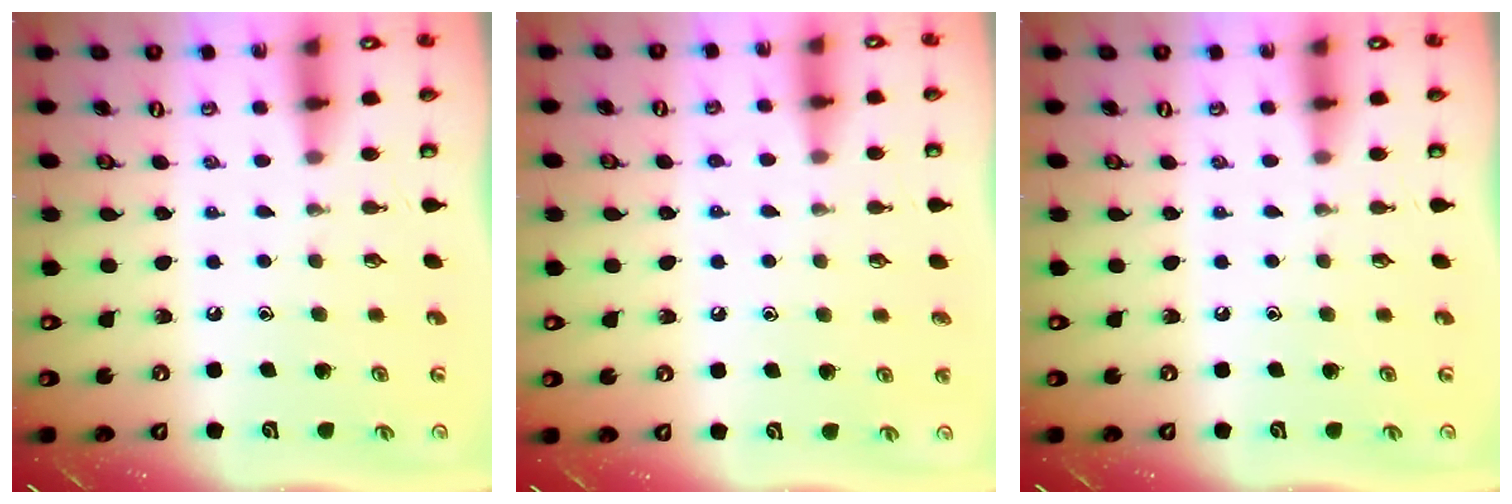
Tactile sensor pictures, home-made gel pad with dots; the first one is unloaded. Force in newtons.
{"total": 5.2, "press": 5.1, "slide": 0.6}
{"total": 0.0}